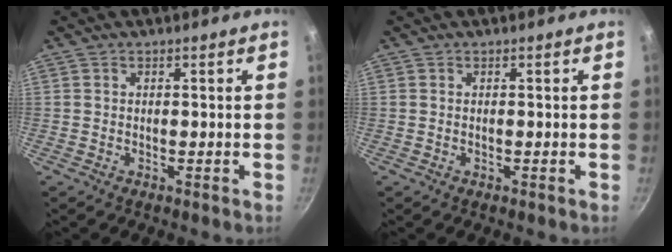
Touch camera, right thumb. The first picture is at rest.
{"total": 0.0}